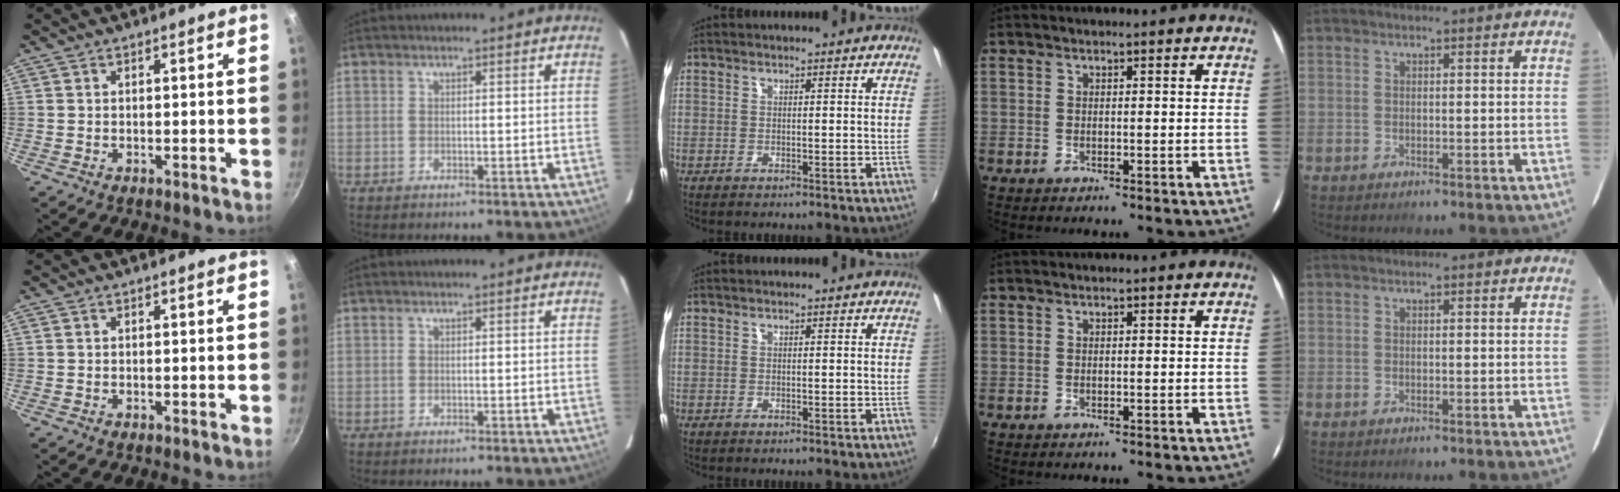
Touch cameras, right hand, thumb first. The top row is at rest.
{}